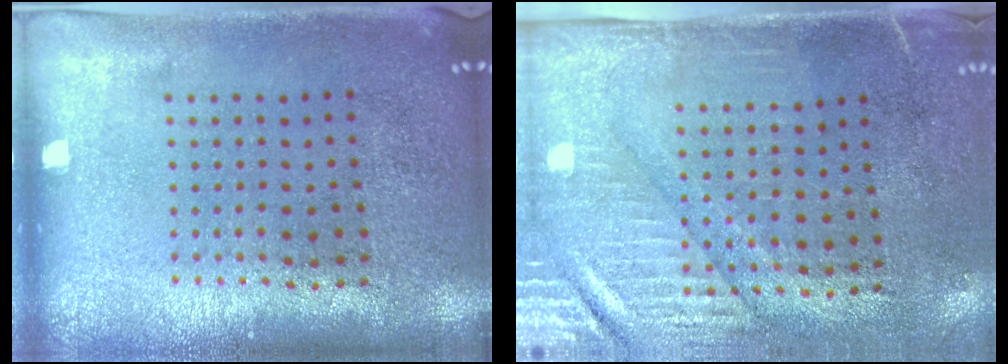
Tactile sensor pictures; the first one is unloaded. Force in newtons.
{"total": 3.0, "press": 2.5, "slide": 1.6}